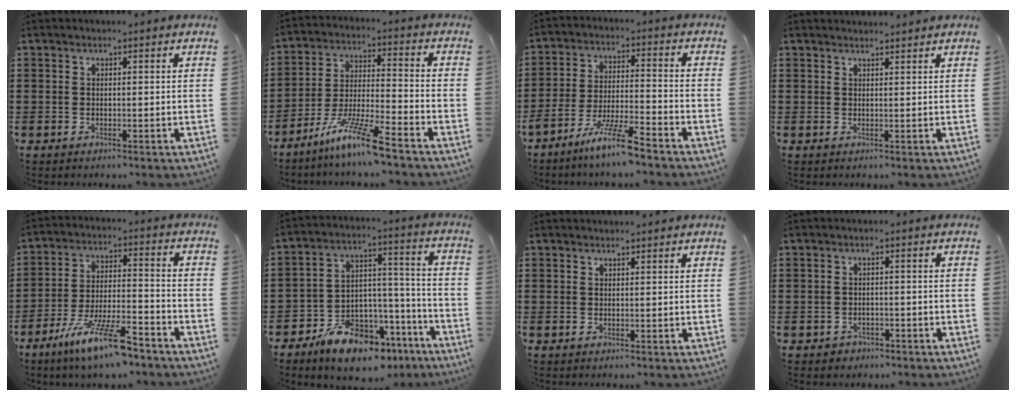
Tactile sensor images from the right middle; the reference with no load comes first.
{"total": 9.9, "force": [-7.8, 0.2, 6.1], "torque": [-0.124, -0.003, -0.153]}
{"total": 8.0, "force": [-6.5, -0.2, 4.7], "torque": [-0.100, -0.013, -0.127]}
{"total": 1.4, "force": [1.4, 0.0, 0.1], "torque": [-0.005, 0.000, 0.026]}
{"total": 10.9, "force": [-8.0, 1.7, 7.1], "torque": [-0.137, 0.012, -0.152]}
{"total": 10.6, "force": [-8.7, 4.6, 3.9], "torque": [-0.067, 0.047, -0.160]}
{"total": 0.0}
{"total": 1.3, "force": [-1.1, 0.8, 0.0], "torque": [-0.005, 0.001, -0.026]}